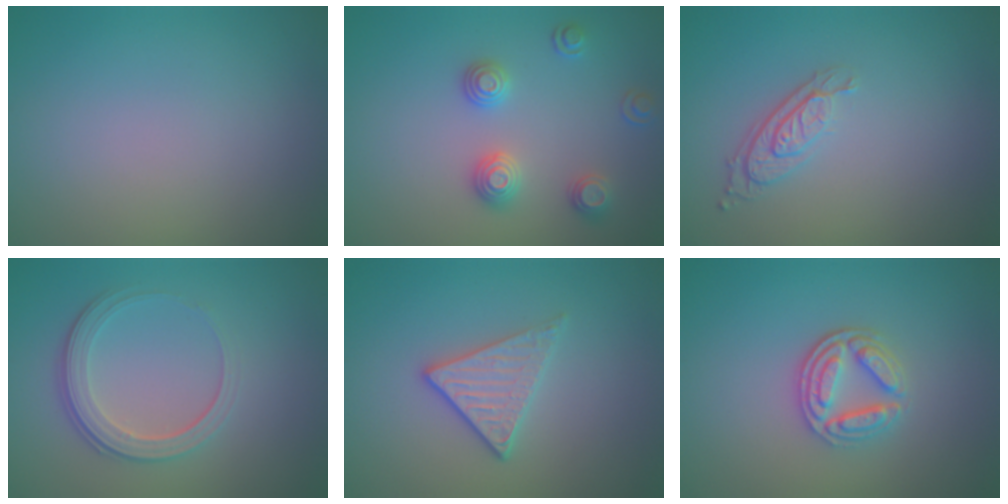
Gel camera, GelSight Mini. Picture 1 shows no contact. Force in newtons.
{"total": 2.7, "press": 2.6, "slide": 0.9}
{"total": 2.9, "press": 2.0, "slide": 2.0}
{"total": 3.8, "press": 2.8, "slide": 2.6}
{"total": 2.9, "press": 2.6, "slide": 1.2}
{"total": 3.6, "press": 3.1, "slide": 1.8}